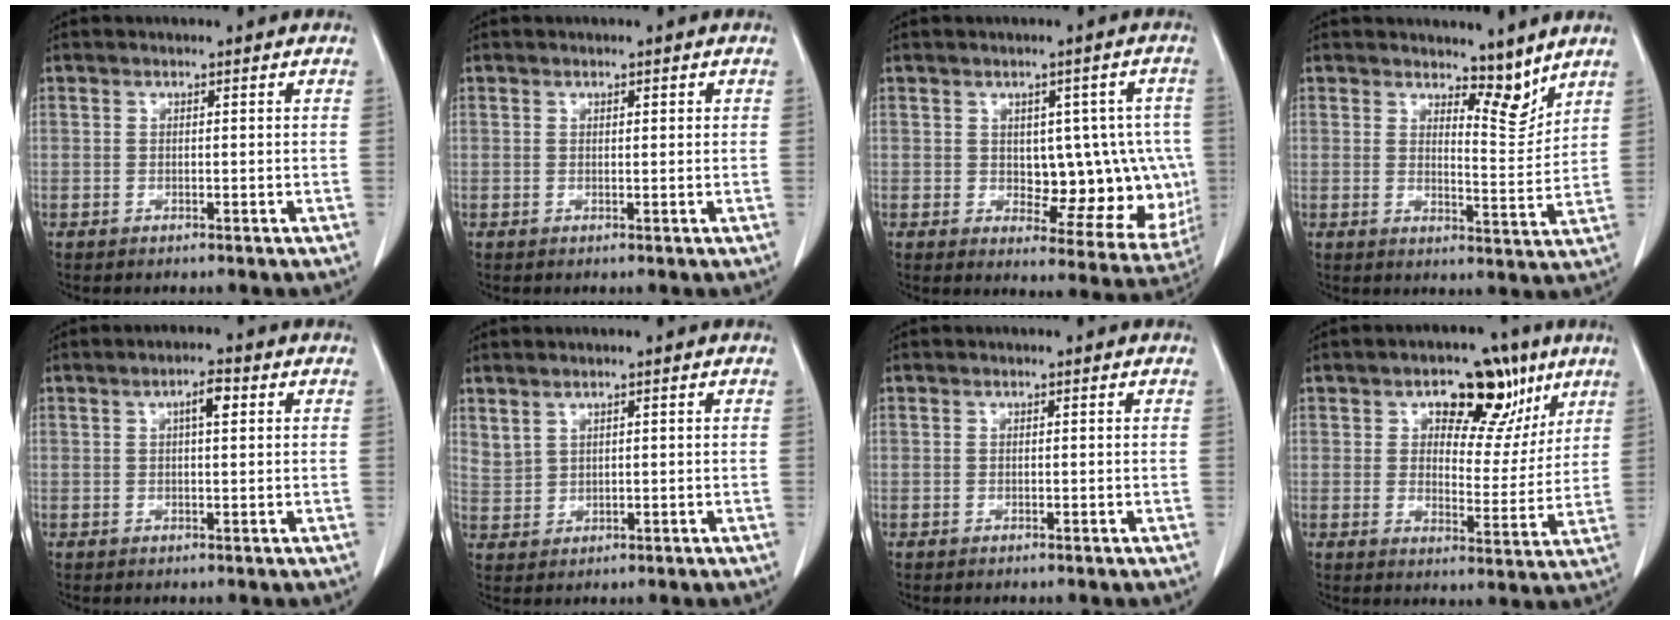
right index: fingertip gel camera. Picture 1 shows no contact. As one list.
[{"total": 0.8, "force": [0.4, 0.4, 0.5], "torque": [-0.006, 0.000, 0.005]}, {"total": 12.0, "force": [0.2, 6.5, 10.1], "torque": [-0.099, 0.014, 0.020]}, {"total": 5.5, "force": [4.8, 1.6, 2.1], "torque": [-0.020, -0.016, 0.074]}, {"total": 3.1, "force": [1.1, 0.7, 2.7], "torque": [-0.043, 0.006, 0.016]}, {"total": 2.8, "force": [2.3, 1.4, 0.8], "torque": [-0.017, -0.001, 0.055]}, {"total": 0.0}, {"total": 11.9, "force": [6.5, 6.5, 7.6], "torque": [-0.088, 0.014, 0.097]}]